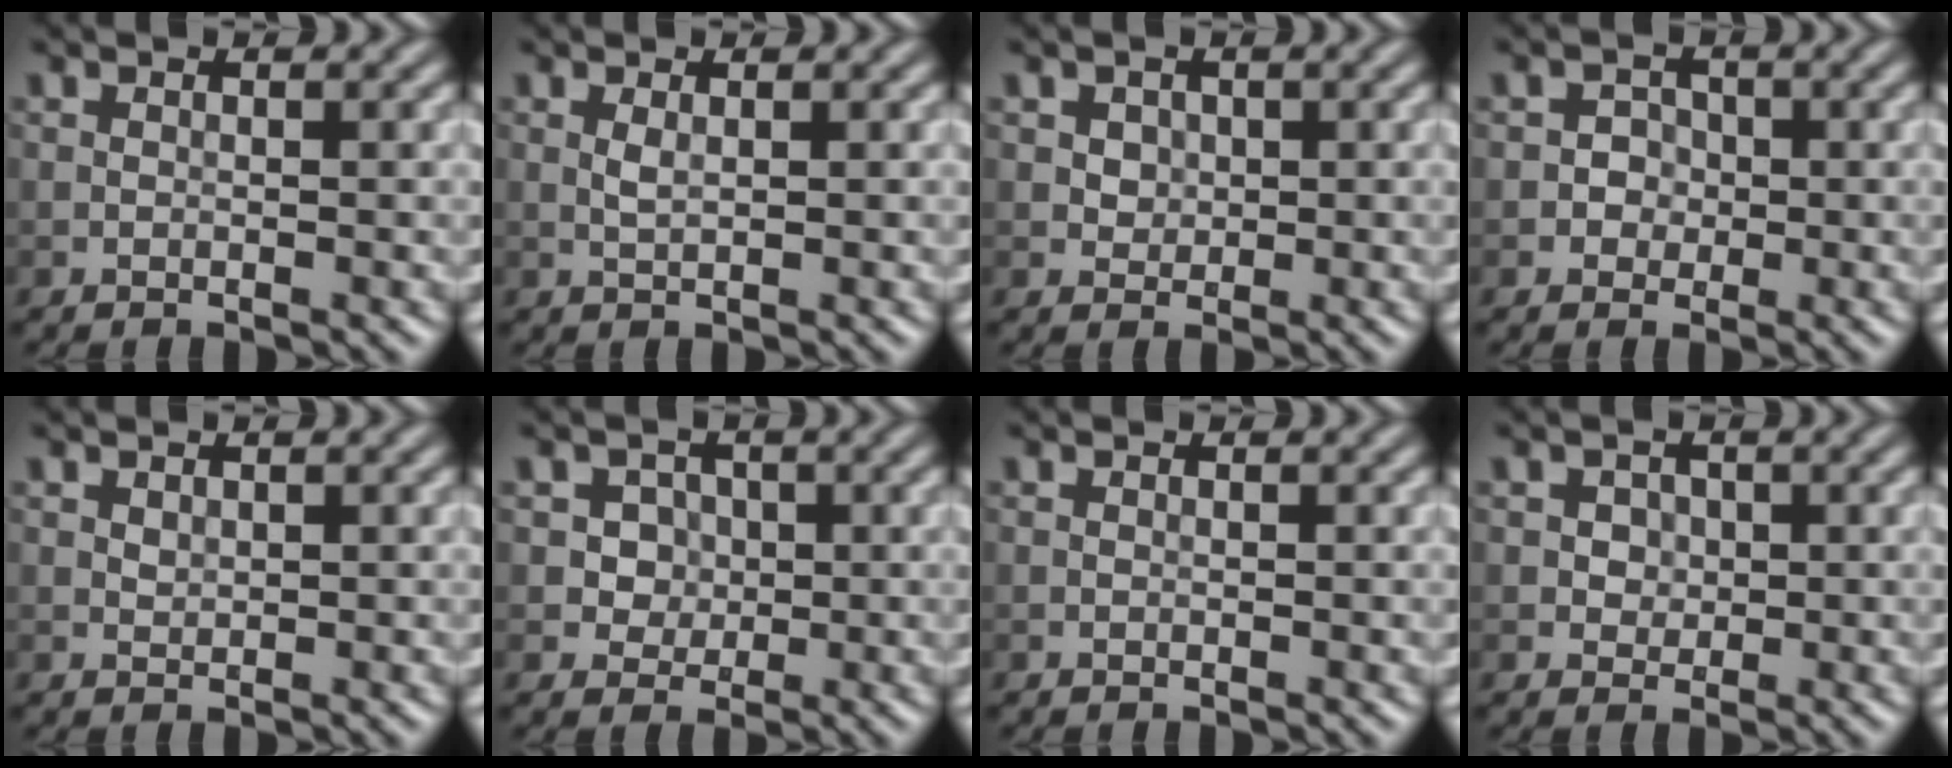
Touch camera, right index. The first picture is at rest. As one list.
[{"total": 0.9, "force": [0.3, 0.3, 0.8], "torque": [-0.020, 0.000, 0.006]}, {"total": 1.7, "force": [0.6, 1.5, 0.7], "torque": [-0.015, 0.003, 0.020]}, {"total": 1.6, "force": [-0.2, 1.6, 0.4], "torque": [0.017, 0.000, -0.011]}, {"total": 0.6, "force": [0.4, 0.4, 0.3], "torque": [-0.008, -0.002, 0.009]}, {"total": 2.8, "force": [0.6, 2.5, 1.1], "torque": [-0.008, -0.002, 0.012]}, {"total": 0.0}, {"total": 1.8, "force": [0.5, 1.6, 0.7], "torque": [-0.006, 0.000, 0.012]}]